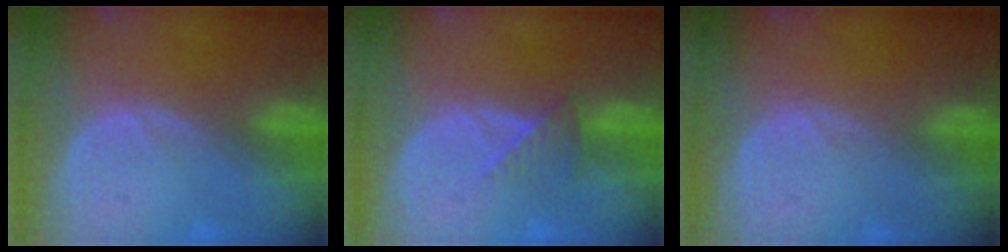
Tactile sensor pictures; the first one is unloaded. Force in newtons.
{"total": 3.3, "press": 2.9, "slide": 1.5}
{"total": 0.0}